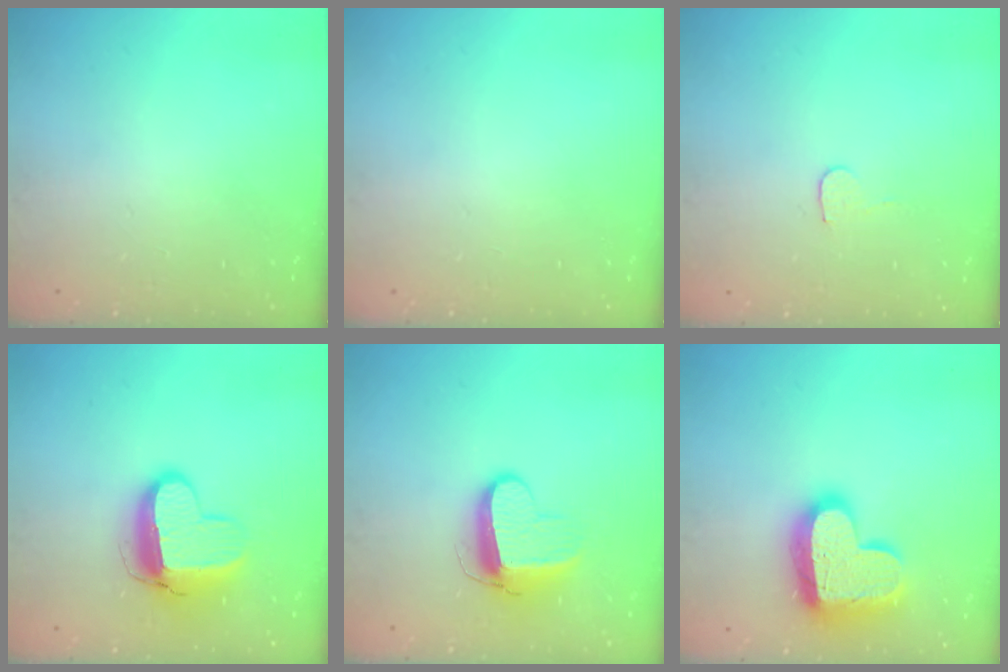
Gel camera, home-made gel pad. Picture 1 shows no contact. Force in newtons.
{"total": 0.0}
{"total": 4.5, "press": 4.5, "slide": 0.4}
{"total": 12.0, "press": 12.0, "slide": 0.7}
{"total": 9.6, "press": 9.6, "slide": 0.9}
{"total": 19.8, "press": 19.8, "slide": 1.5}